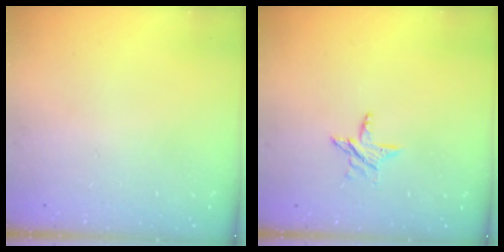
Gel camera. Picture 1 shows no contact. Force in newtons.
{"total": 5.1, "press": 5.1, "slide": 0.3}